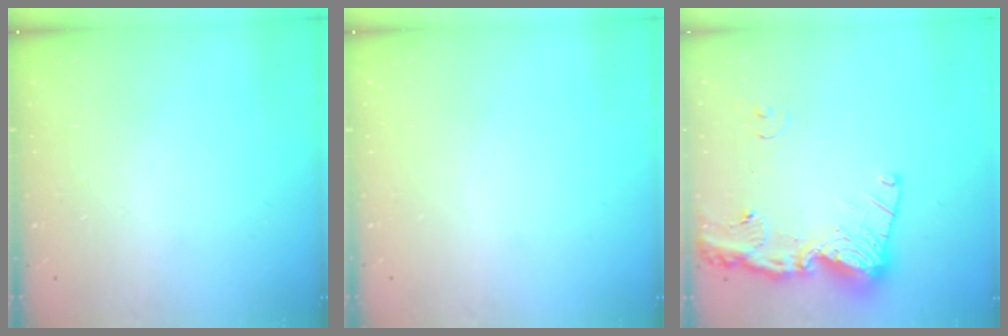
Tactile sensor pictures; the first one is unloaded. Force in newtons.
{"total": 0.0}
{"total": 17.6, "press": 17.5, "slide": 2.0}